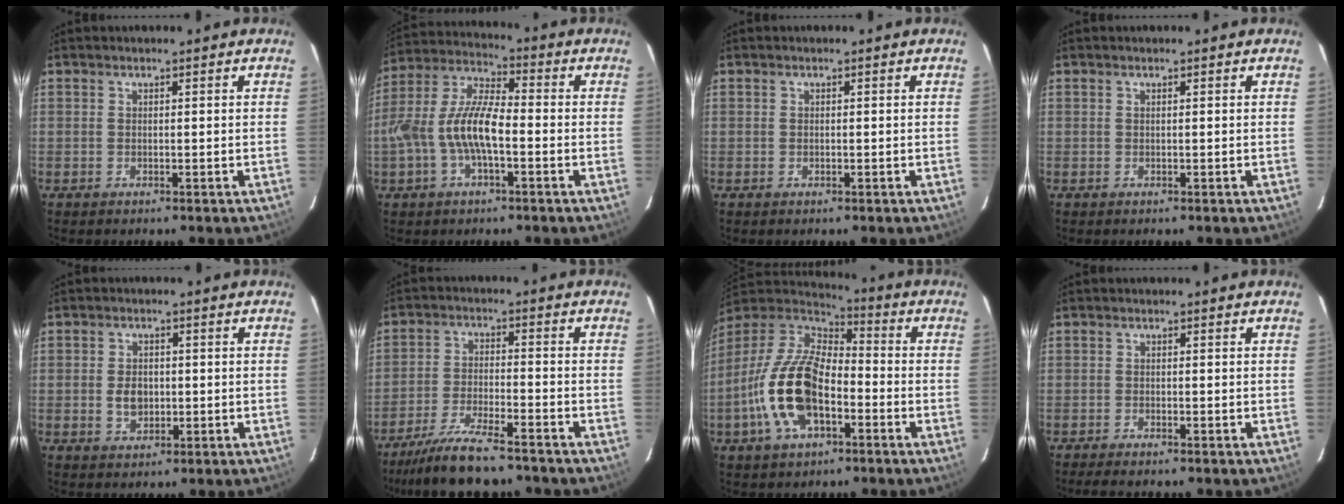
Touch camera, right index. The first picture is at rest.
{"total": 12.2, "force": [-2.9, 4.4, 11.0], "torque": [-0.235, 0.008, -0.055]}
{"total": 0.0}
{"total": 0.0}
{"total": 4.2, "force": [-0.5, 3.2, 2.8], "torque": [-0.051, 0.003, -0.005]}
{"total": 12.7, "force": [-10.9, 2.2, 6.2], "torque": [-0.144, -0.021, -0.187]}
{"total": 18.3, "force": [-5.9, 9.2, 14.6], "torque": [-0.311, -0.009, -0.115]}
{"total": 2.8, "force": [-2.5, 0.3, 1.3], "torque": [-0.032, -0.009, -0.043]}